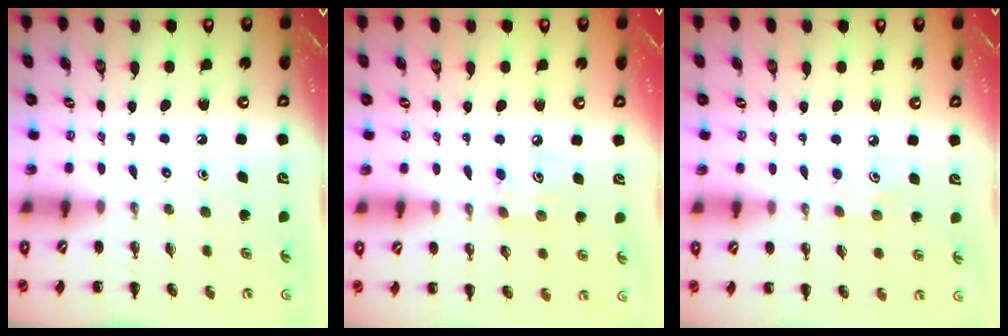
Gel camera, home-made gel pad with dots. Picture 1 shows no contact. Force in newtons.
{"total": 5.8, "press": 5.7, "slide": 1.3}
{"total": 4.3, "press": 4.1, "slide": 1.1}